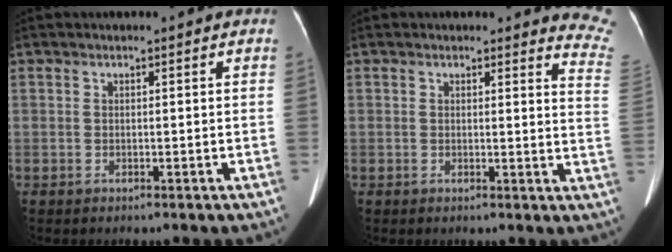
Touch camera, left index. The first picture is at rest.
{"total": 7.7, "force": [7.7, 1.0, 0.4], "torque": [0.024, -0.076, 0.038]}